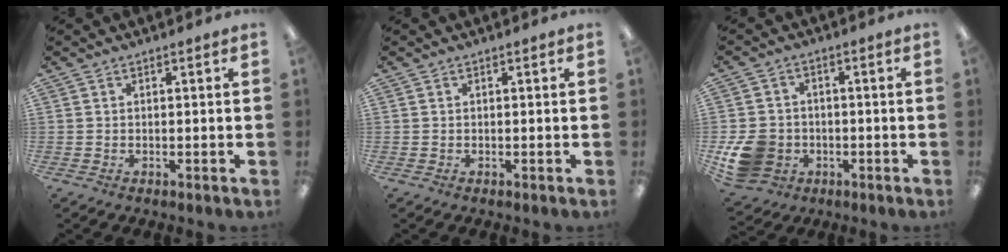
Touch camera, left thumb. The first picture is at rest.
{"total": 0.0}
{"total": 11.0, "force": [-3.6, 9.1, 4.9], "torque": [-0.106, 0.024, -0.060]}